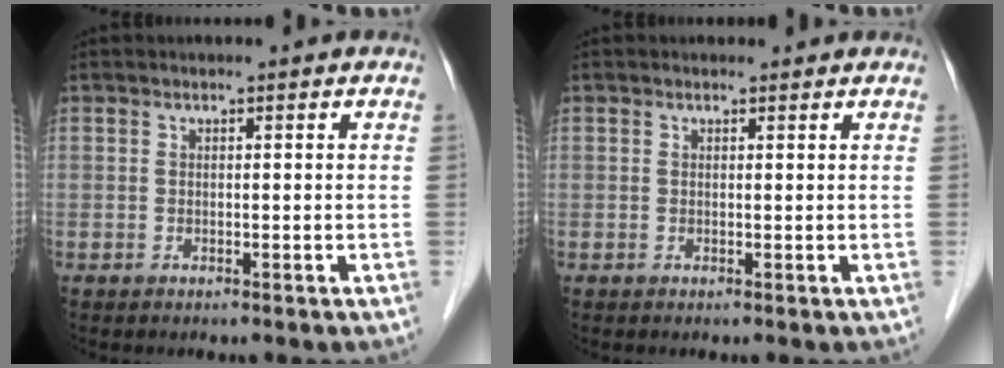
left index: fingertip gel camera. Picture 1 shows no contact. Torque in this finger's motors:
{"motor_torque": [0.61, -0.60, 0.04, -0.01]}